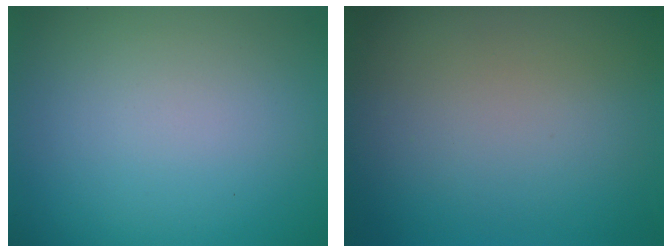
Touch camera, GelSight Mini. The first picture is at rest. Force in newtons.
{"total": 0.0}